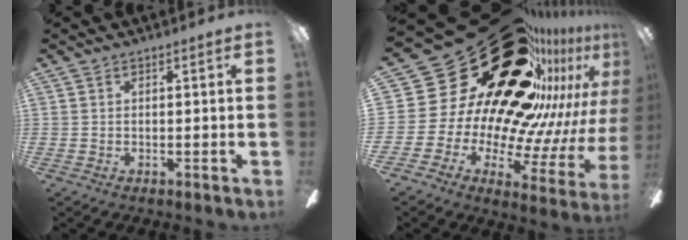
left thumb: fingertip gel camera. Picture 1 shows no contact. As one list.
[{"total": 40.5, "force": [23.5, 22.0, 24.7], "torque": [-0.322, -0.238, 0.495]}]